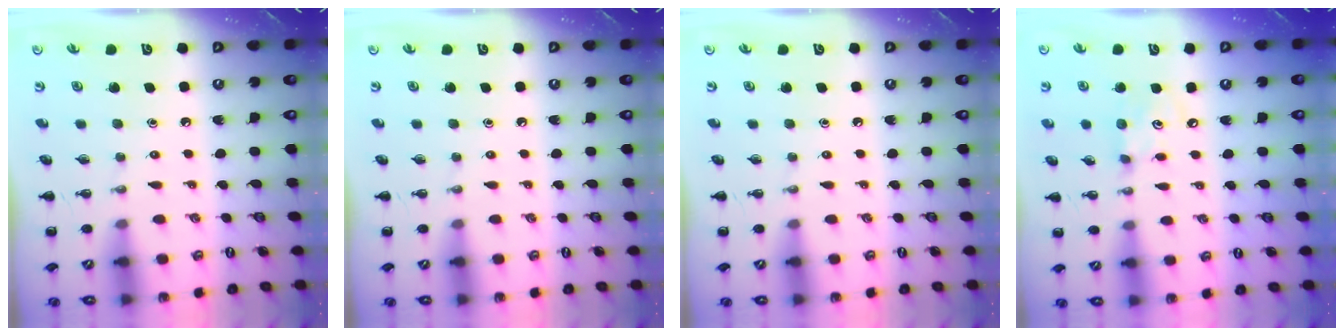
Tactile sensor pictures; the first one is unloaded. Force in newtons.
{"total": 0.0}
{"total": 0.0}
{"total": 4.9, "press": 4.8, "slide": 0.9}